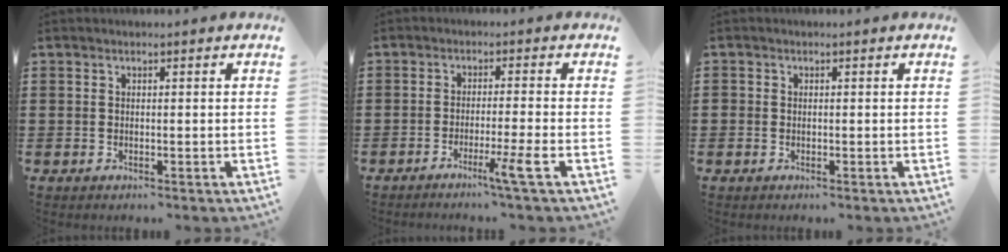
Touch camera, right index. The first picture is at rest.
{"total": 4.8, "force": [-2.6, -0.7, 3.9], "torque": [-0.068, -0.017, -0.045]}
{"total": 0.6, "force": [-0.2, 0.6, 0.1], "torque": [-0.003, 0.004, -0.005]}